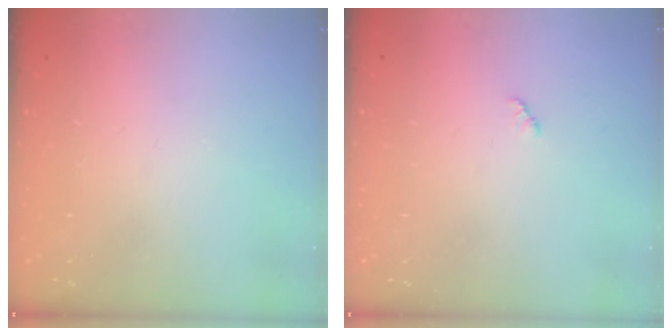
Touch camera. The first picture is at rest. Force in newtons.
{"total": 2.1, "press": 2.1, "slide": 0.3}